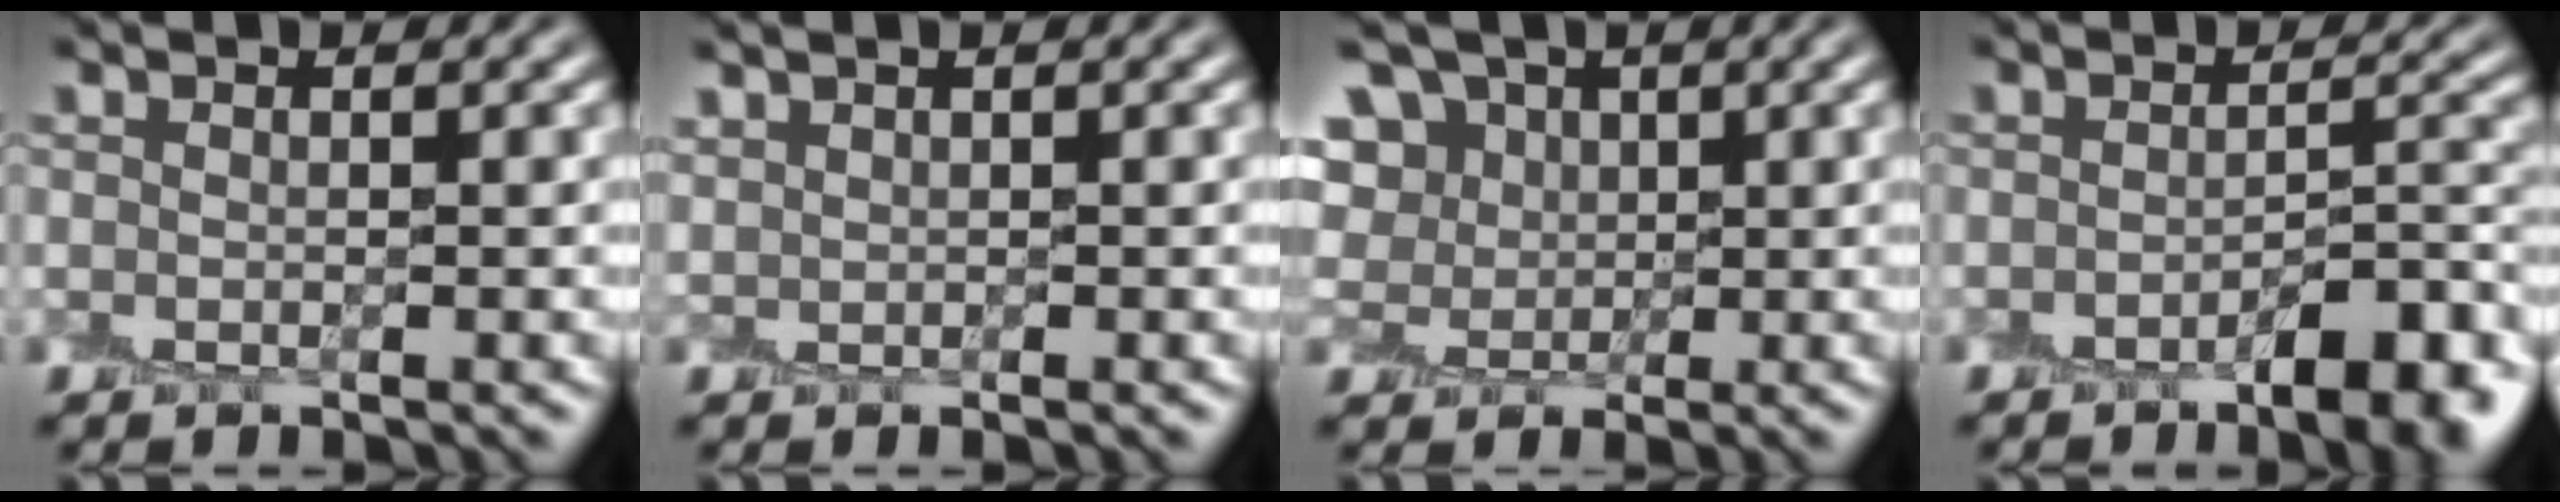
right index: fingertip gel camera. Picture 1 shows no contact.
{"total": 0.8, "force": [0.5, 0.5, -0.1], "torque": [0.003, -0.001, 0.014]}
{"total": 6.5, "force": [3.7, 4.6, 2.6], "torque": [-0.041, 0.026, 0.041]}
{"total": 5.6, "force": [-3.6, 1.4, 4.1], "torque": [-0.051, -0.001, -0.053]}